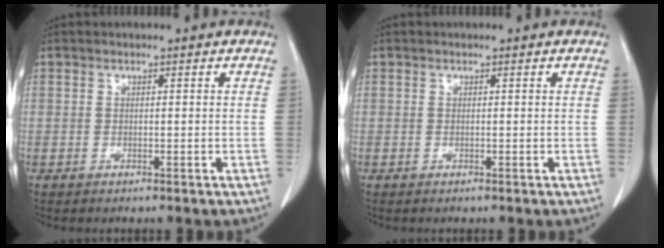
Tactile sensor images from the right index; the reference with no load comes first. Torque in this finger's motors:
{"motor_torque": [0.00, 0.00, 0.00, 0.00]}